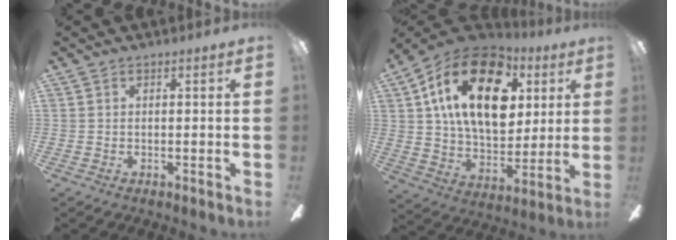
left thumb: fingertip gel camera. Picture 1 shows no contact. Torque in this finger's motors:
{"motor_torque": [2.50, 2.51, 1.34, -1.43, 0.25]}